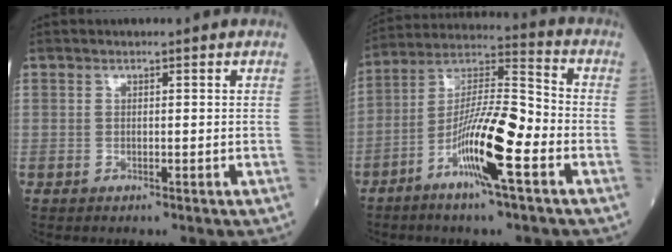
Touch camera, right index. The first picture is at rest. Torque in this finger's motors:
{"motor_torque": [1.96, -0.18, 0.37, 0.21]}